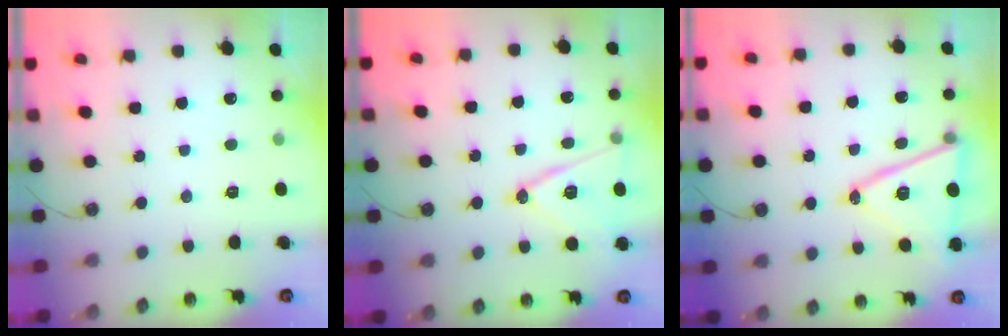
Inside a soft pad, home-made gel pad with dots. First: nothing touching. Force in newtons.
{"total": 13.7, "press": 13.3, "slide": 3.3}
{"total": 15.7, "press": 15.2, "slide": 3.8}